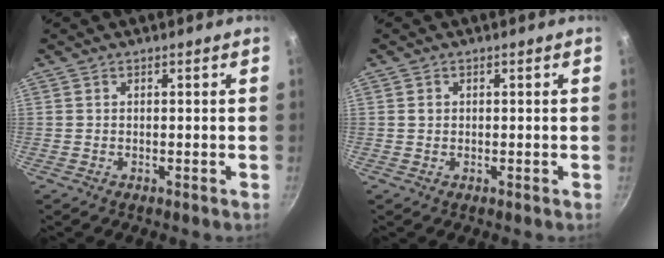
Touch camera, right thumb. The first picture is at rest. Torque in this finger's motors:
{"motor_torque": [0.11, 0.04, 0.22, -0.08, -0.01]}